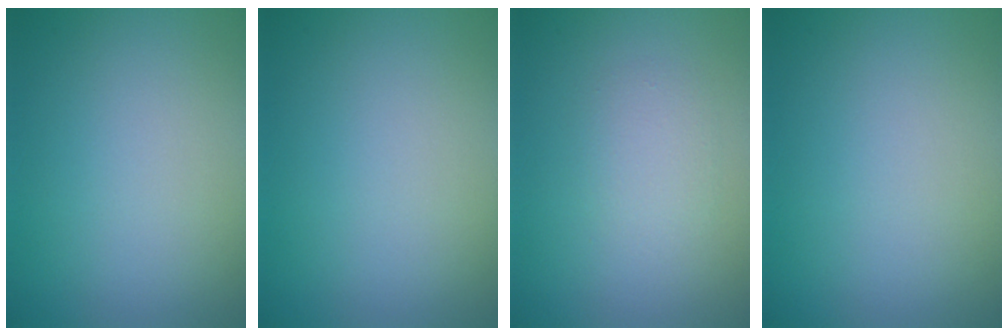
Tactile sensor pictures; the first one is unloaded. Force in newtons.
{"total": 0.0}
{"total": 1.7, "press": 1.7, "slide": 0.1}
{"total": 0.0}